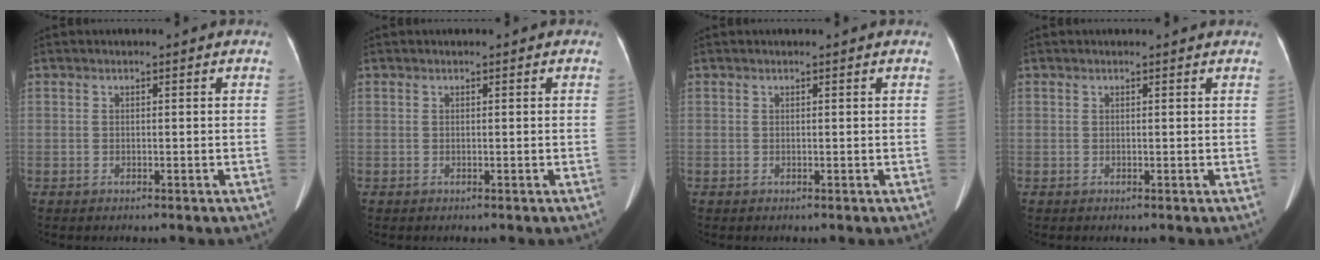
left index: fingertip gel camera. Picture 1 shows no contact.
{"total": 0.6, "force": [0.5, 0.2, 0.2], "torque": [-0.008, 0.010, 0.008]}
{"total": 1.2, "force": [1.1, 0.0, 0.3], "torque": [-0.010, 0.011, 0.012]}
{"total": 1.7, "force": [1.7, 0.1, 0.3], "torque": [-0.010, 0.005, 0.015]}